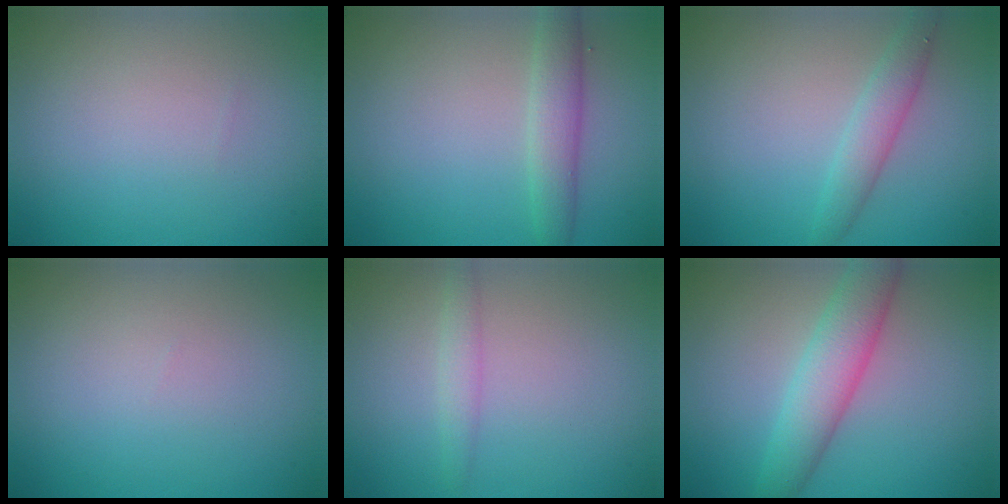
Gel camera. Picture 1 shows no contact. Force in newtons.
{"total": 2.8, "press": 2.8, "slide": 0.1}
{"total": 2.4, "press": 2.4, "slide": 0.1}
{"total": 0.0}
{"total": 1.4, "press": 1.4, "slide": 0.0}
{"total": 4.8, "press": 4.8, "slide": 0.2}